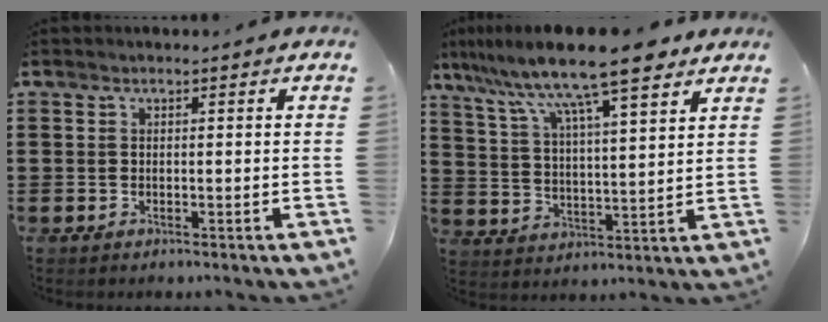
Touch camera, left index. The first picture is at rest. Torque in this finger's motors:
{"motor_torque": [1.23, 0.91, 1.05, 0.21]}